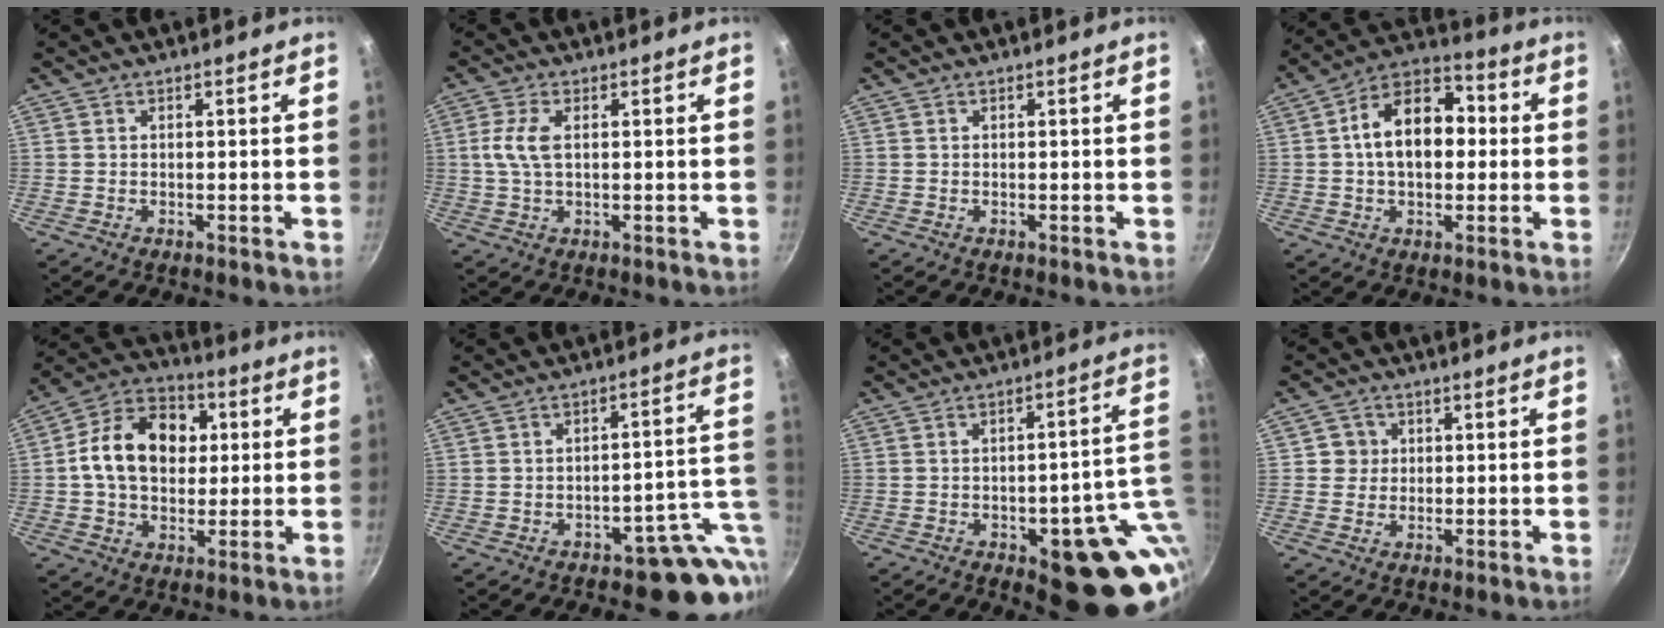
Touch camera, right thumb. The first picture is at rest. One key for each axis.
{"total": 5.0, "fx": 0.8, "fy": 2.3, "fz": 4.4, "tx": -0.100, "ty": 0.007, "tz": 0.013}
{"total": 0.0}
{"total": 15.0, "fx": 0.9, "fy": 9.9, "fz": 11.2, "tx": -0.137, "ty": 0.035, "tz": -0.003}
{"total": 16.1, "fx": 2.0, "fy": 12.0, "fz": 10.5, "tx": -0.146, "ty": 0.021, "tz": 0.016}
{"total": 10.1, "fx": -4.4, "fy": 5.9, "fz": 6.8, "tx": -0.015, "ty": 0.039, "tz": -0.056}
{"total": 16.8, "fx": -3.5, "fy": 7.2, "fz": 14.8, "tx": -0.117, "ty": 0.016, "tz": -0.041}
{"total": 3.5, "fx": 0.5, "fy": 3.4, "fz": 0.5, "tx": 0.019, "ty": 0.006, "tz": 0.002}